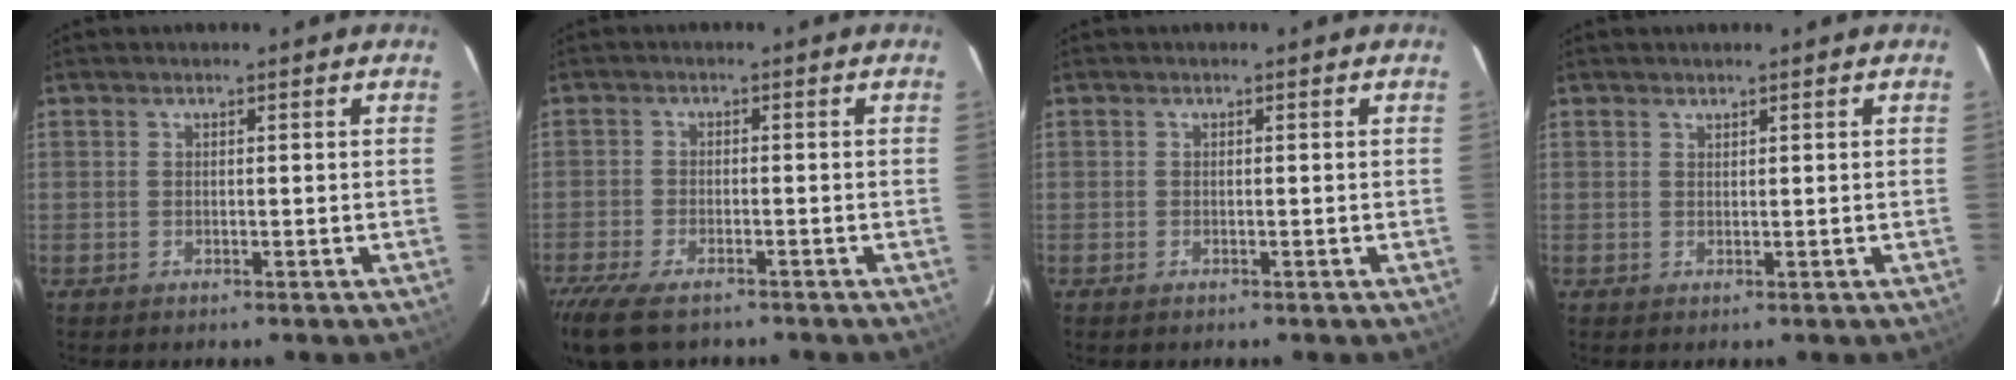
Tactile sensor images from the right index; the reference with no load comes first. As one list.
[{"total": 9.8, "force": [-7.7, 3.4, 5.1], "torque": [-0.132, -0.035, -0.141]}, {"total": 0.0}, {"total": 0.6, "force": [0.5, 0.1, 0.0], "torque": [-0.001, 0.001, 0.011]}]